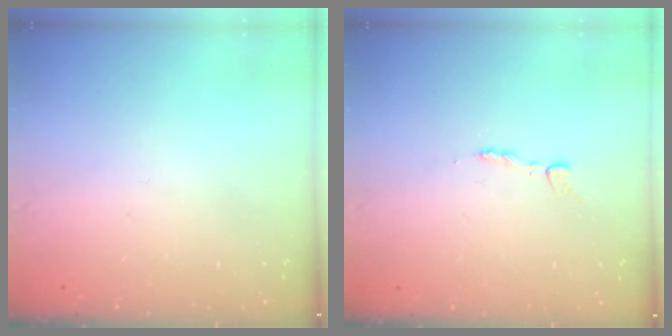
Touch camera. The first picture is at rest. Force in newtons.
{"total": 2.5, "press": 2.5, "slide": 0.3}